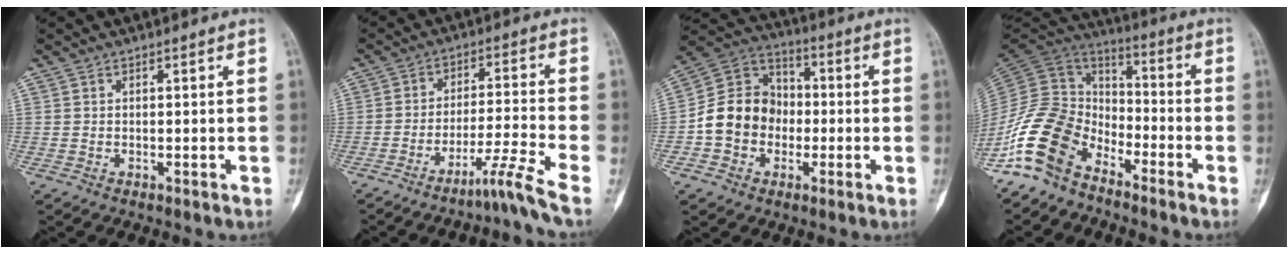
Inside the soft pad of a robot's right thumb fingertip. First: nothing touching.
{"total": 7.6, "force": [-5.5, -2.5, 4.5], "torque": [-0.092, 0.040, -0.100]}
{"total": 12.9, "force": [-2.3, 11.0, 6.4], "torque": [-0.089, 0.041, -0.049]}
{"total": 14.8, "force": [-9.6, 8.7, 7.1], "torque": [-0.131, 0.084, -0.199]}